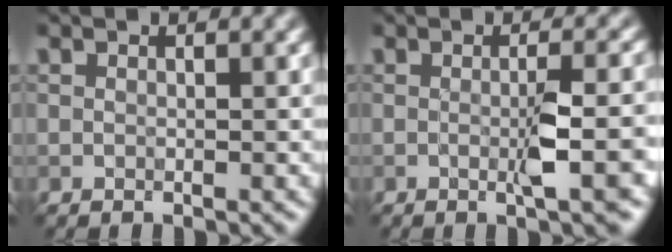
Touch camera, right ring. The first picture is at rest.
{"total": 3.5, "force": [-0.6, 0.5, 3.4], "torque": [-0.049, -0.002, -0.006]}